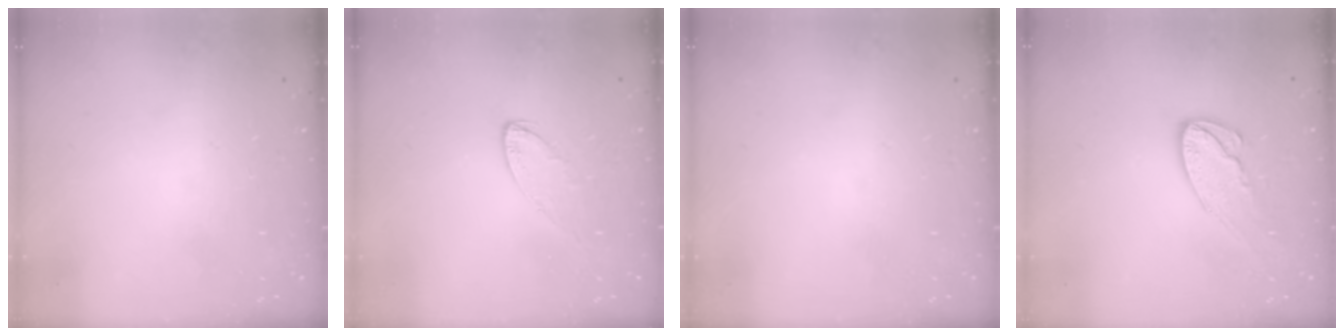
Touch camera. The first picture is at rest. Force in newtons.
{"total": 5.7, "press": 5.7, "slide": 0.4}
{"total": 0.0}
{"total": 10.9, "press": 10.9, "slide": 1.0}